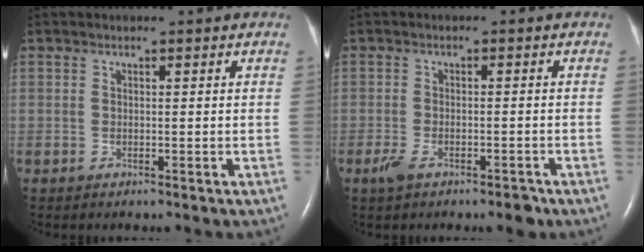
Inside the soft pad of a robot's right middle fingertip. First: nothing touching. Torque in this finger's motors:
{"motor_torque": [0.08, 0.04, 0.04, 0.03]}